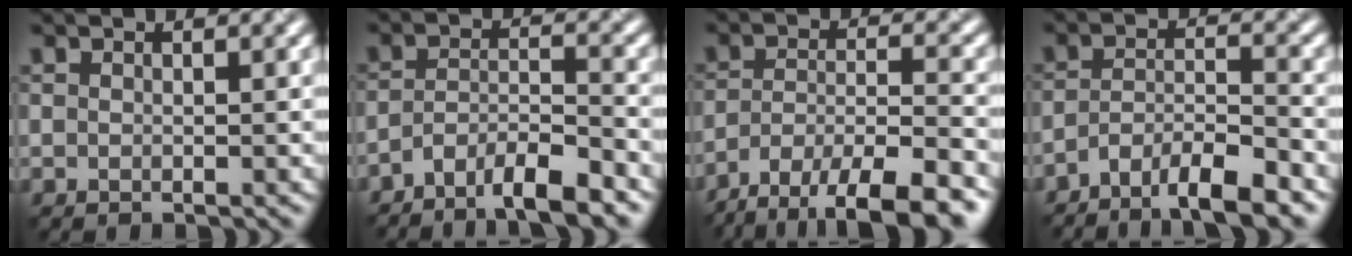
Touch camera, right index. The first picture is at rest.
{"total": 5.7, "force": [-4.6, 1.1, 3.2], "torque": [-0.055, -0.001, -0.082]}
{"total": 9.9, "force": [-7.5, 2.9, 5.8], "torque": [-0.090, -0.015, -0.120]}
{"total": 6.4, "force": [-4.9, 1.3, 3.8], "torque": [-0.062, -0.002, -0.086]}